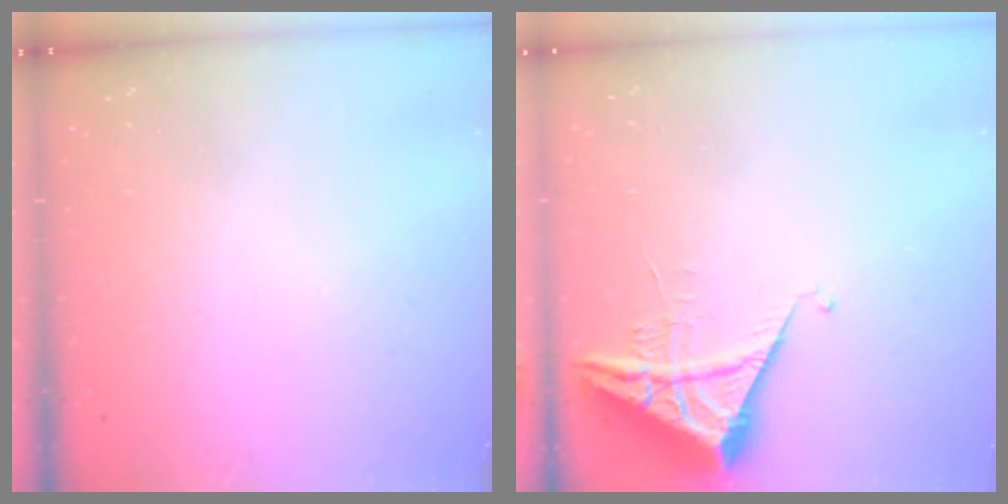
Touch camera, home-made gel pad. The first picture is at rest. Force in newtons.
{"total": 6.1, "press": 6.1, "slide": 0.3}